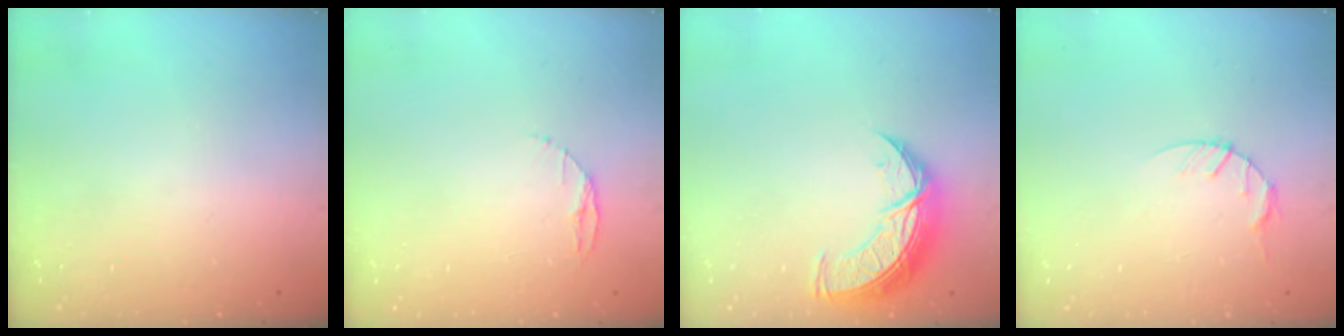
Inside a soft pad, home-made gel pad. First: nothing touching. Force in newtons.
{"total": 3.4, "press": 3.4, "slide": 0.4}
{"total": 10.9, "press": 10.9, "slide": 0.9}
{"total": 4.6, "press": 4.6, "slide": 0.6}